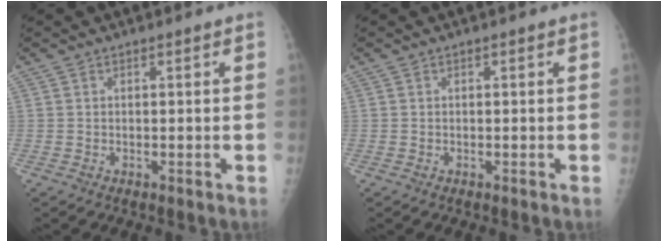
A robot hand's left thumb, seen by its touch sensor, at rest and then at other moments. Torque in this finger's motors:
{"motor_torque": [-0.06, 0.12, -0.17, -0.06, 0.00]}